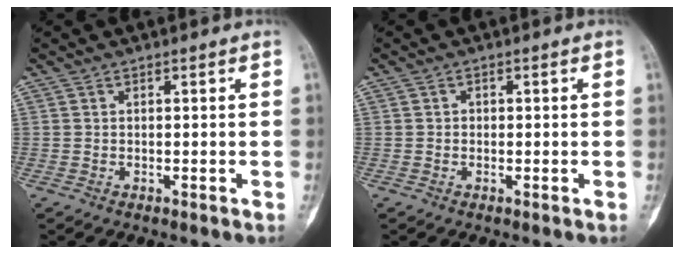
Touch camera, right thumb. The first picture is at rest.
{"total": 0.8, "force": [-0.1, 0.7, 0.3], "torque": [0.000, 0.003, -0.004]}